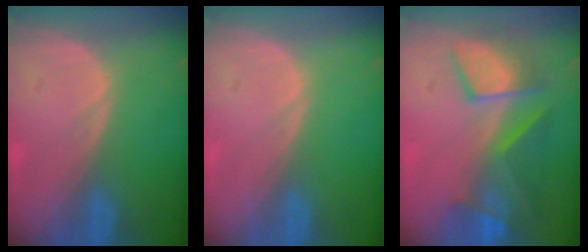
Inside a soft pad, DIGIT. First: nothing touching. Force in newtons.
{"total": 0.0}
{"total": 8.8, "press": 8.2, "slide": 3.2}